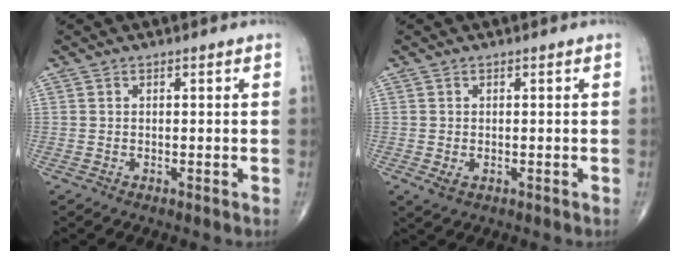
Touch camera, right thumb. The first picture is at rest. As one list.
[{"total": 1.8, "force": [-0.4, 1.2, 1.3], "torque": [-0.024, -0.001, 0.001]}]